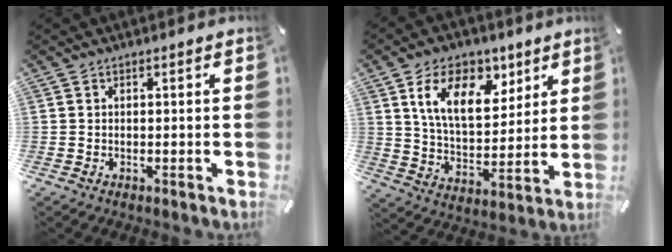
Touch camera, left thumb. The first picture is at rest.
{"total": 15.3, "force": [7.7, 9.3, 9.4], "torque": [-0.163, -0.017, 0.139]}